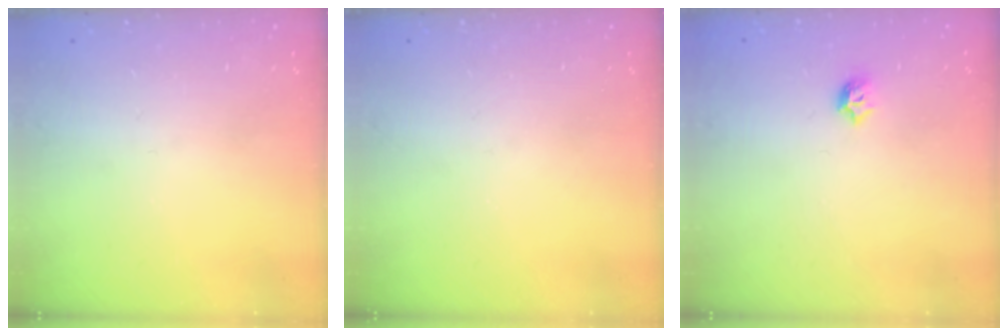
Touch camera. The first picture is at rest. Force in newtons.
{"total": 0.0}
{"total": 5.3, "press": 5.3, "slide": 0.9}